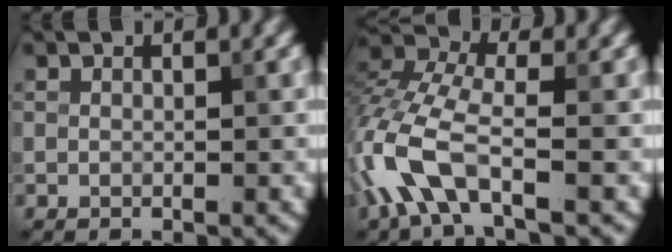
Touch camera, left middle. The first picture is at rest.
{"total": 7.1, "force": [-3.1, 3.1, 5.6], "torque": [-0.141, 0.005, -0.076]}